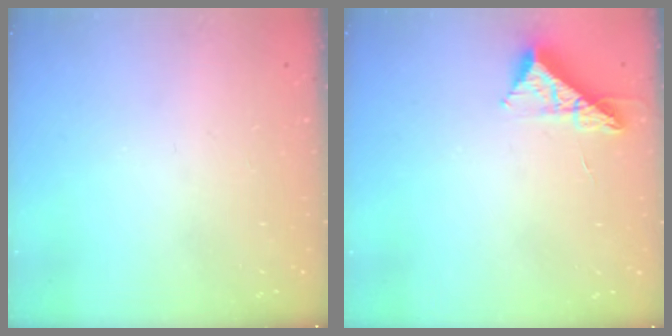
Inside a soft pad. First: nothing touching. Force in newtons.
{"total": 8.9, "press": 8.9, "slide": 0.3}